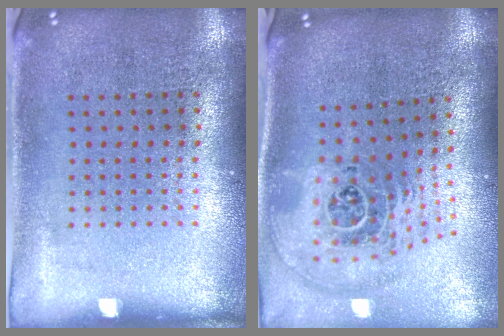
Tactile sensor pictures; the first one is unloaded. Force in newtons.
{"total": 2.7, "press": 1.8, "slide": 2.0}